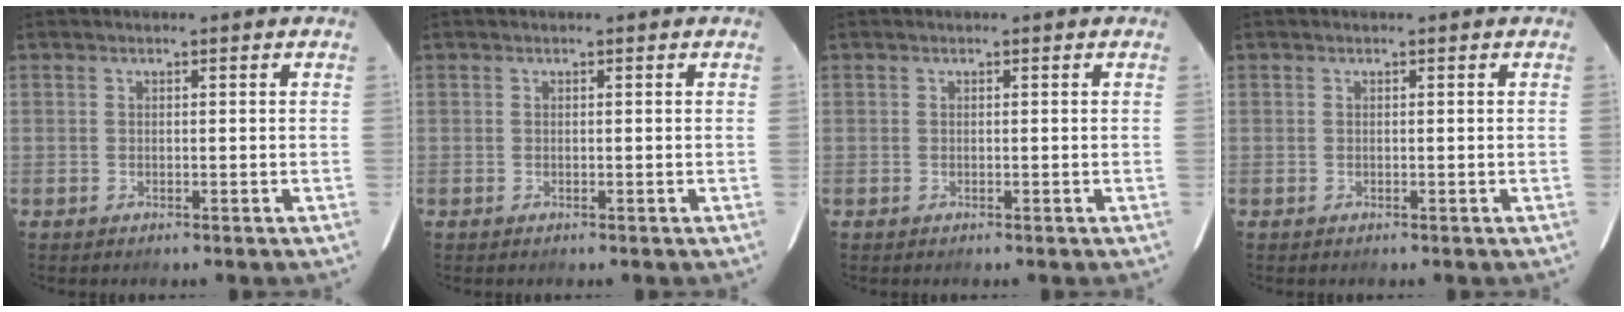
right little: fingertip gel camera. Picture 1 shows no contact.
{"total": 0.0}
{"total": 0.0}
{"total": 0.0}